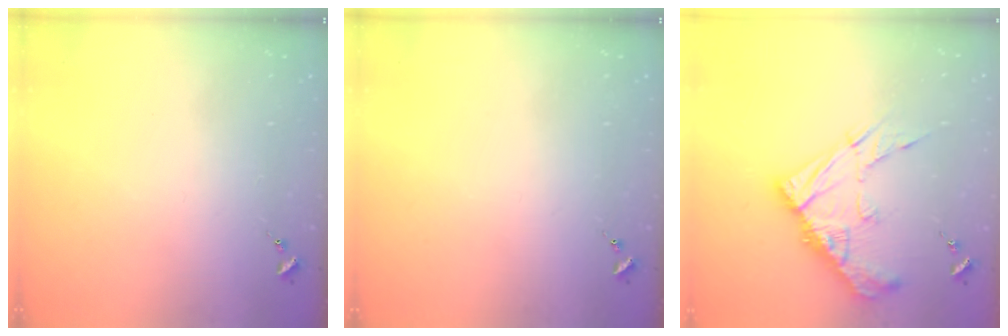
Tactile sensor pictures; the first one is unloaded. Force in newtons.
{"total": 0.0}
{"total": 15.6, "press": 15.5, "slide": 1.4}